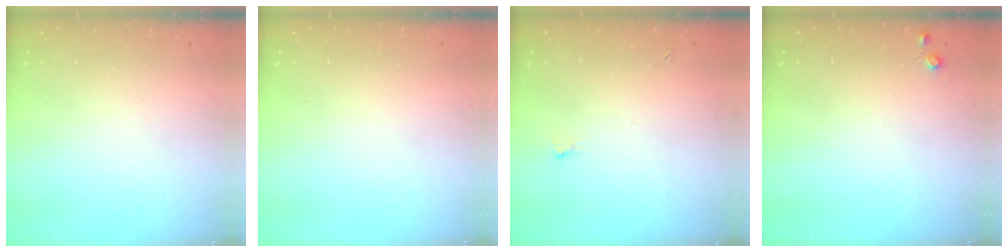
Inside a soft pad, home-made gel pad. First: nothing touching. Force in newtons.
{"total": 0.0}
{"total": 2.6, "press": 2.6, "slide": 0.5}
{"total": 3.7, "press": 3.7, "slide": 0.5}